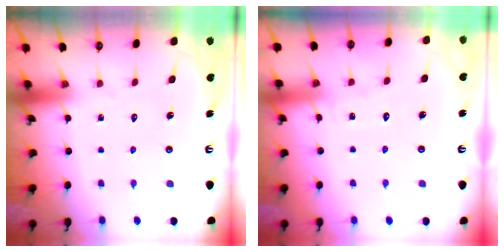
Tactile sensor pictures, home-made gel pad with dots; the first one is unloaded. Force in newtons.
{"total": 3.2, "press": 3.2, "slide": 0.3}